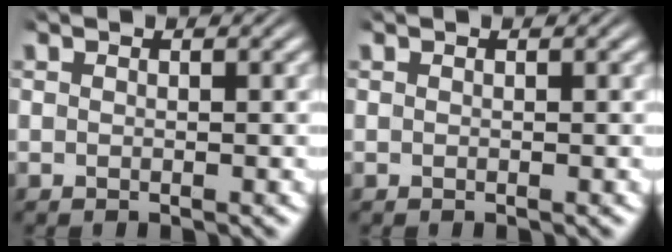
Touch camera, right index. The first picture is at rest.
{"total": 0.0}